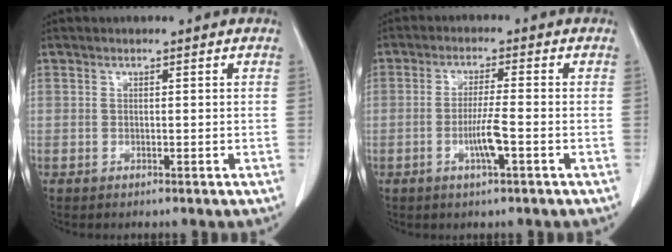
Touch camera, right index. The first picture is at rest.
{"total": 4.6, "force": [-1.6, 0.0, 4.3], "torque": [-0.082, -0.006, -0.030]}